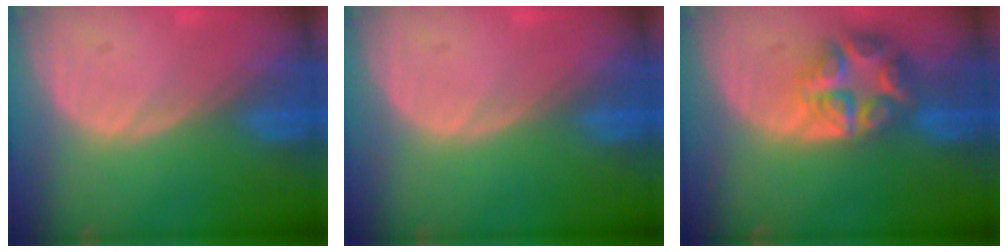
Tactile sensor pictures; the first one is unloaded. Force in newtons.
{"total": 0.0}
{"total": 8.0, "press": 7.0, "slide": 3.9}